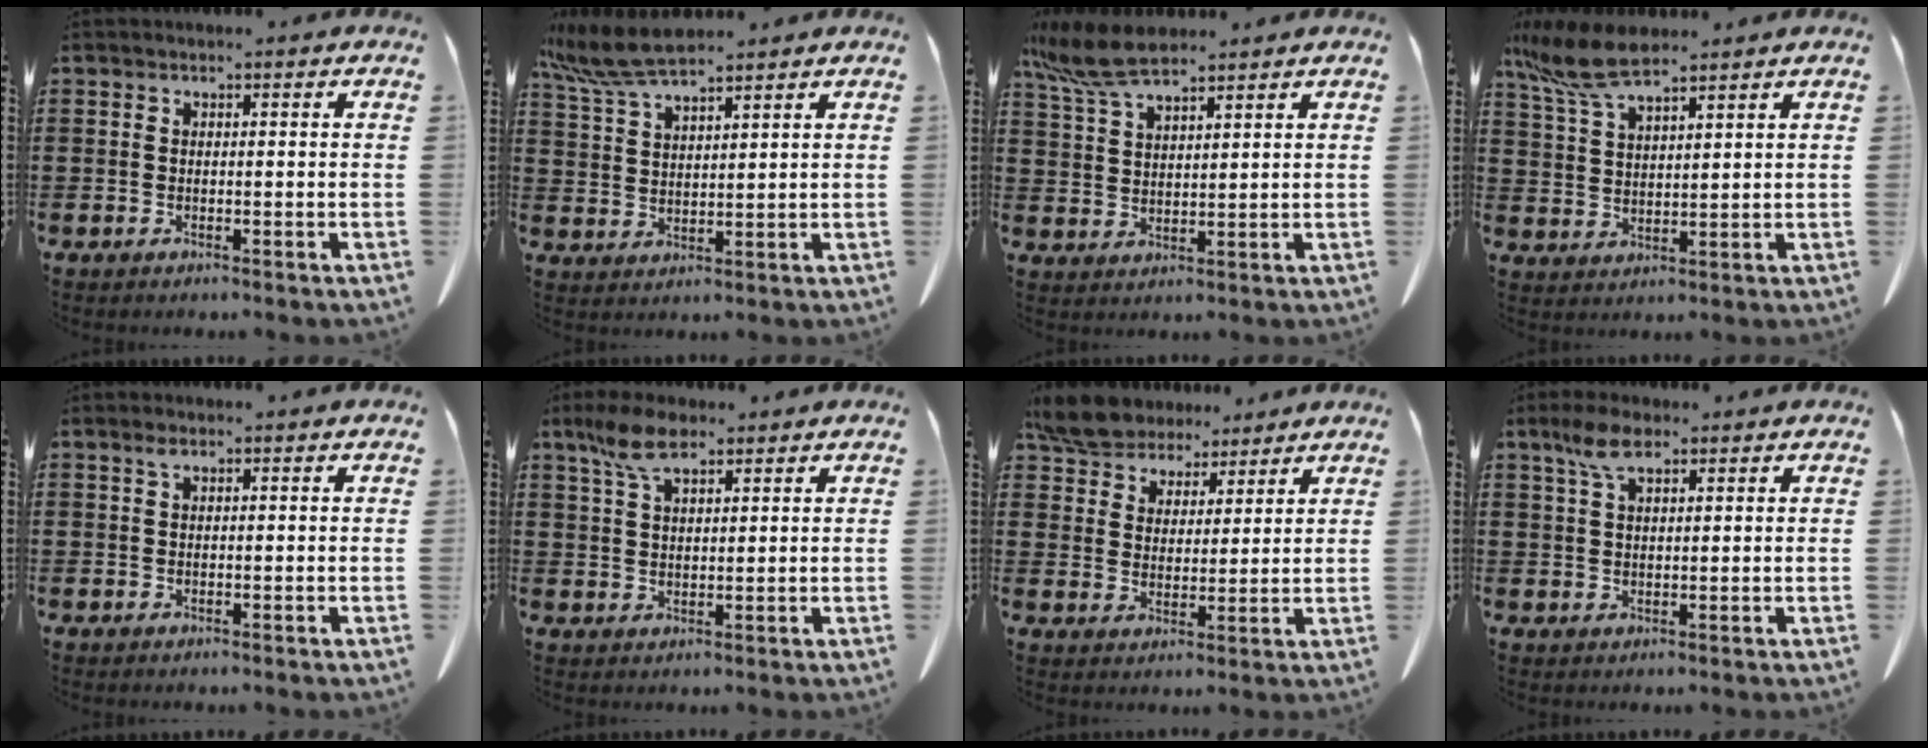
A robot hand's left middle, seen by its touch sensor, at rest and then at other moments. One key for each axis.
{"total": 8.1, "fx": 6.6, "fy": 1.4, "fz": 4.4, "tx": -0.110, "ty": -0.018, "tz": 0.122}
{"total": 8.0, "fx": 6.2, "fy": 1.9, "fz": 4.7, "tx": -0.122, "ty": -0.014, "tz": 0.113}
{"total": 8.5, "fx": 6.3, "fy": 2.0, "fz": 5.4, "tx": -0.135, "ty": -0.018, "tz": 0.115}
{"total": 1.5, "fx": 0.7, "fy": 0.5, "fz": 1.2, "tx": -0.027, "ty": 0.001, "tz": 0.012}
{"total": 6.4, "fx": 3.9, "fy": 2.4, "fz": 4.5, "tx": -0.105, "ty": 0.000, "tz": 0.071}
{"total": 6.9, "fx": 6.3, "fy": 2.6, "fz": 1.3, "tx": -0.056, "ty": -0.016, "tz": 0.120}
{"total": 5.0, "fx": 2.8, "fy": 1.8, "fz": 3.7, "tx": -0.081, "ty": 0.003, "tz": 0.051}